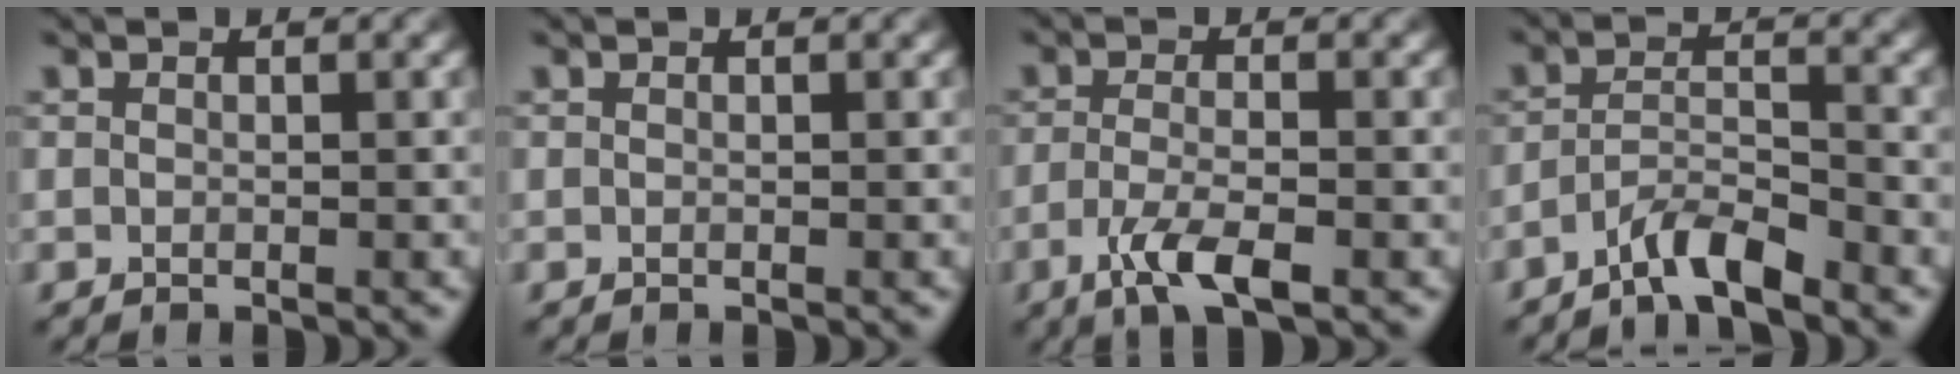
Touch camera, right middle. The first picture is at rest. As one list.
[{"total": 0.0}, {"total": 3.9, "force": [-1.9, 1.0, 3.2], "torque": [-0.068, -0.002, -0.040]}, {"total": 3.6, "force": [-3.0, 0.5, 2.0], "torque": [-0.035, 0.007, -0.063]}]